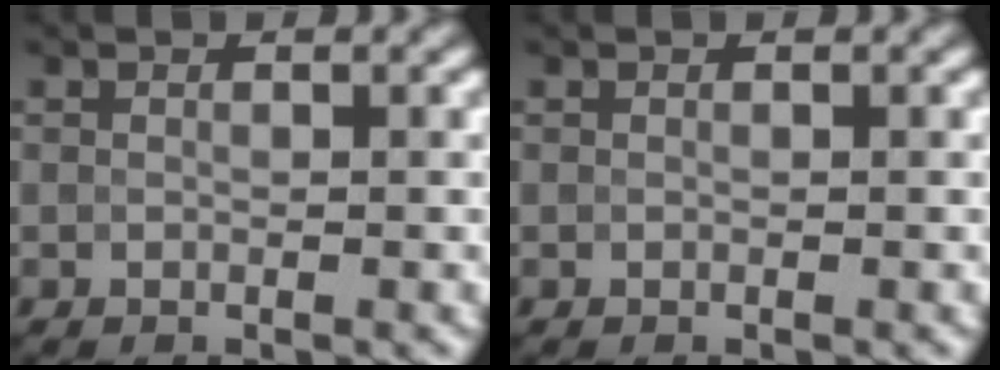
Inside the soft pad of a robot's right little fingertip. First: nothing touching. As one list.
[{"total": 0.0}]